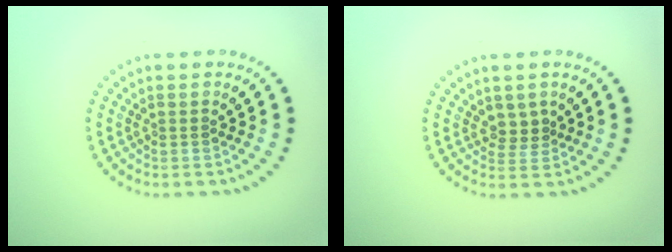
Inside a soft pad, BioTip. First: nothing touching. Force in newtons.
{"total": 1.7, "press": 1.3, "slide": 1.1}